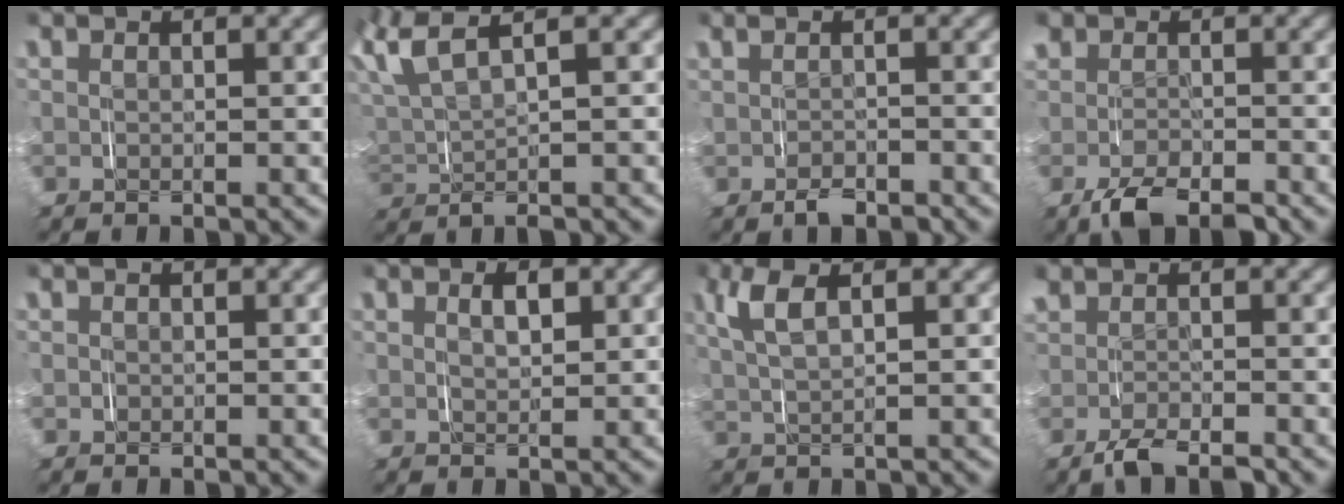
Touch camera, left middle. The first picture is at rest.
{"total": 5.5, "force": [2.1, 3.2, 4.0], "torque": [-0.100, 0.006, 0.029]}
{"total": 1.7, "force": [-0.9, 0.8, 1.2], "torque": [-0.016, 0.004, -0.014]}
{"total": 3.1, "force": [-1.8, 1.6, 2.0], "torque": [-0.042, -0.009, -0.027]}
{"total": 0.0}
{"total": 1.7, "force": [0.7, 0.7, 1.4], "torque": [-0.019, -0.003, 0.015]}
{"total": 4.1, "force": [1.8, 1.6, 3.3], "torque": [-0.079, 0.008, 0.033]}
{"total": 2.0, "force": [-1.3, 0.8, 1.3], "torque": [-0.030, -0.002, -0.021]}